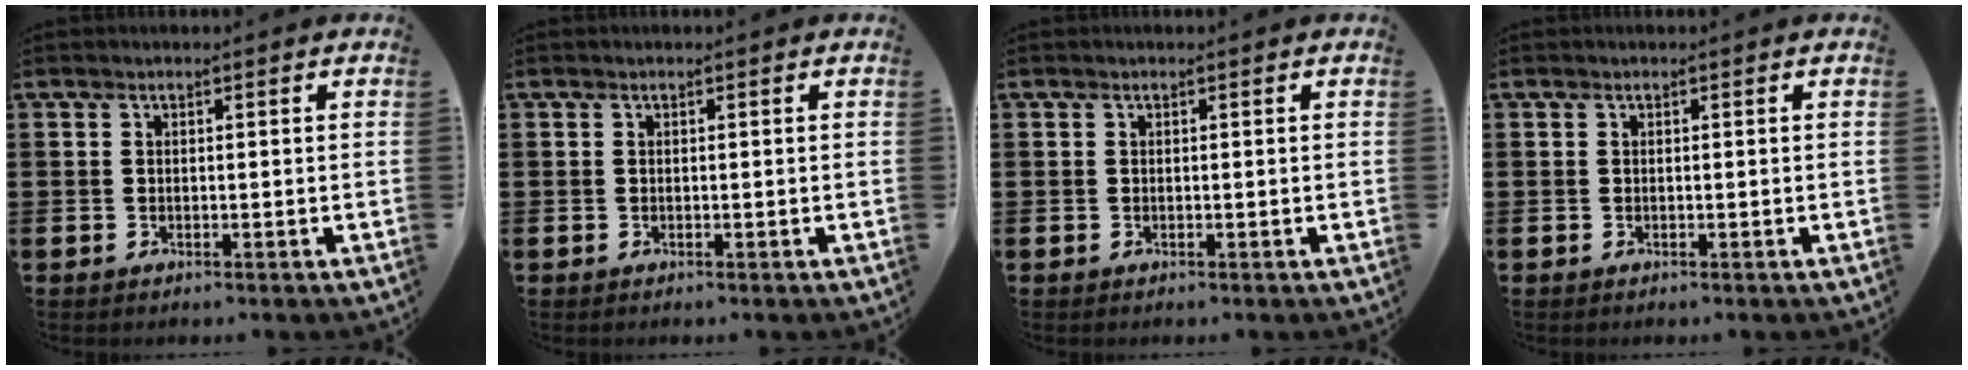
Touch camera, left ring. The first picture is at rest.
{"total": 0.0}
{"total": 0.0}
{"total": 0.0}